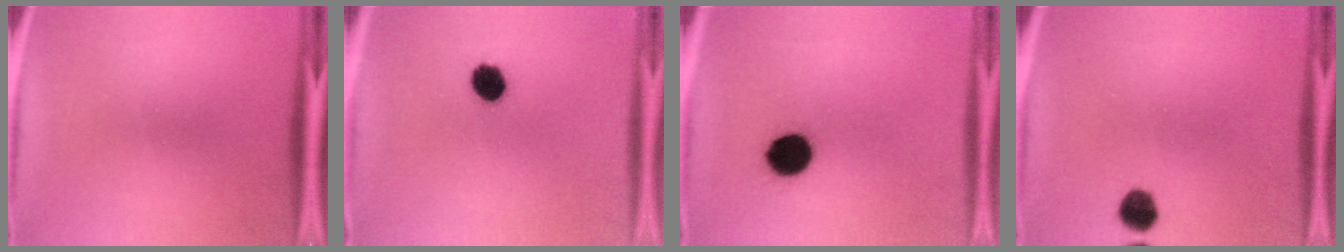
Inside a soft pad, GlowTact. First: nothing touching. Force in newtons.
{"total": 6.3}
{"total": 10.3}
{"total": 4.5}